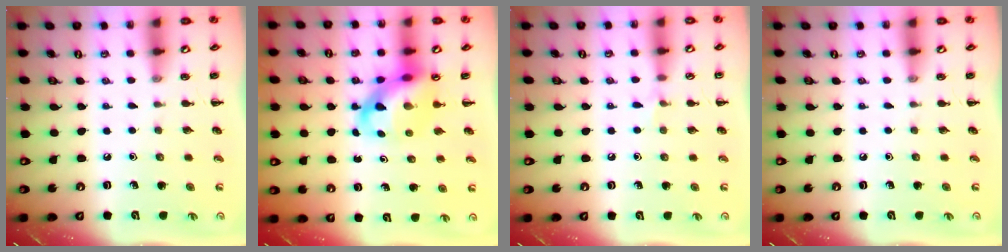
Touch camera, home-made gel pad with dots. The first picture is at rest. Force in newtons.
{"total": 9.7, "press": 9.3, "slide": 2.5}
{"total": 3.7, "press": 3.5, "slide": 1.3}
{"total": 0.0}